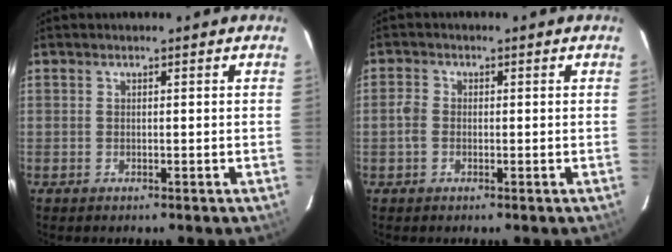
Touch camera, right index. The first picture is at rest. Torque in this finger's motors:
{"motor_torque": [0.45, -0.11, 0.29, 0.05]}